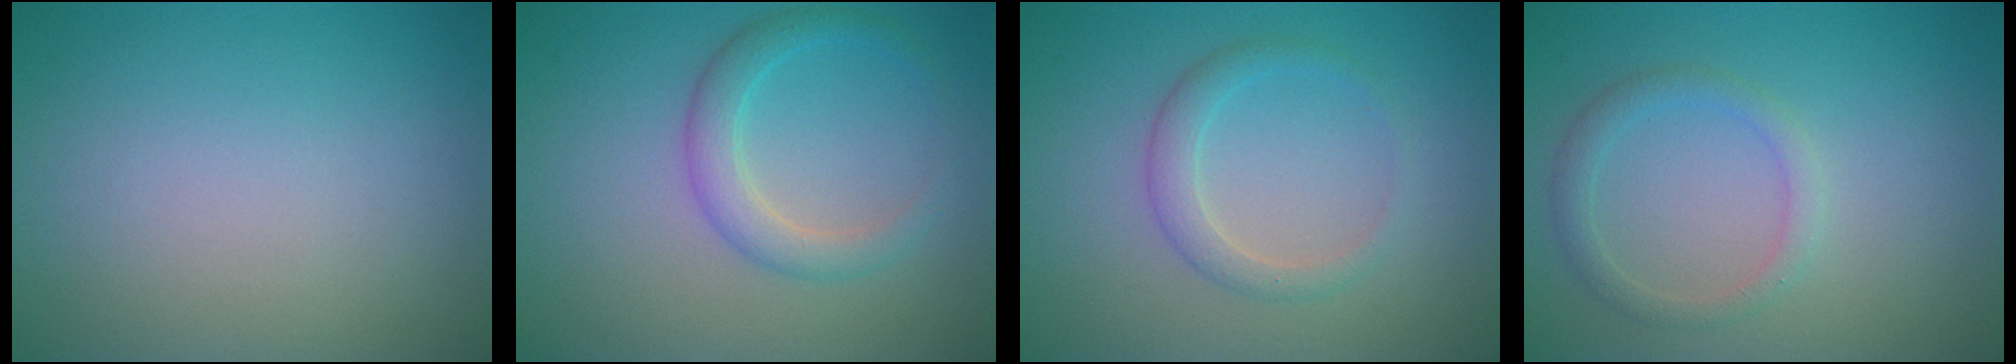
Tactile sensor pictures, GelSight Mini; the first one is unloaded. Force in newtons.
{"total": 2.8, "press": 2.7, "slide": 0.2}
{"total": 2.1, "press": 2.1, "slide": 0.1}
{"total": 1.8, "press": 1.8, "slide": 0.1}